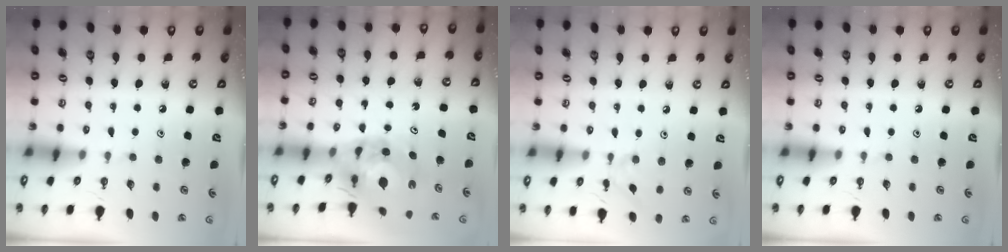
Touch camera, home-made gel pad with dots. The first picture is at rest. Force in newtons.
{"total": 10.9, "press": 10.8, "slide": 1.2}
{"total": 1.4, "press": 1.3, "slide": 0.2}
{"total": 0.0}